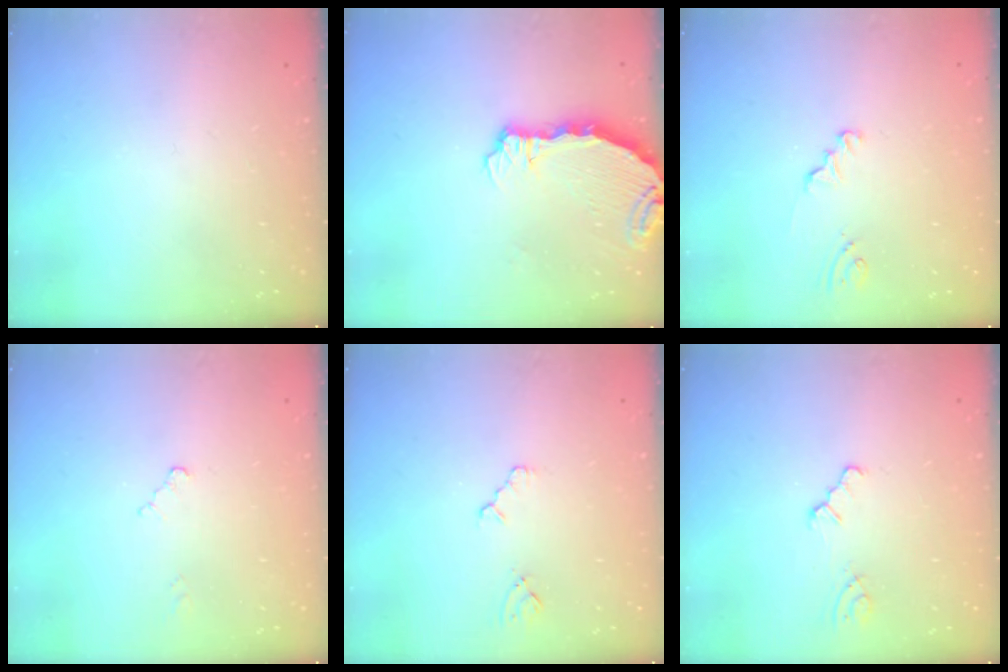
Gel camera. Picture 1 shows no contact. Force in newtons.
{"total": 6.7, "press": 5.9, "slide": 3.2}
{"total": 1.5, "press": 1.5, "slide": 0.1}
{"total": 2.6, "press": 2.6, "slide": 0.3}
{"total": 2.3, "press": 2.2, "slide": 0.4}
{"total": 1.2, "press": 1.1, "slide": 0.2}